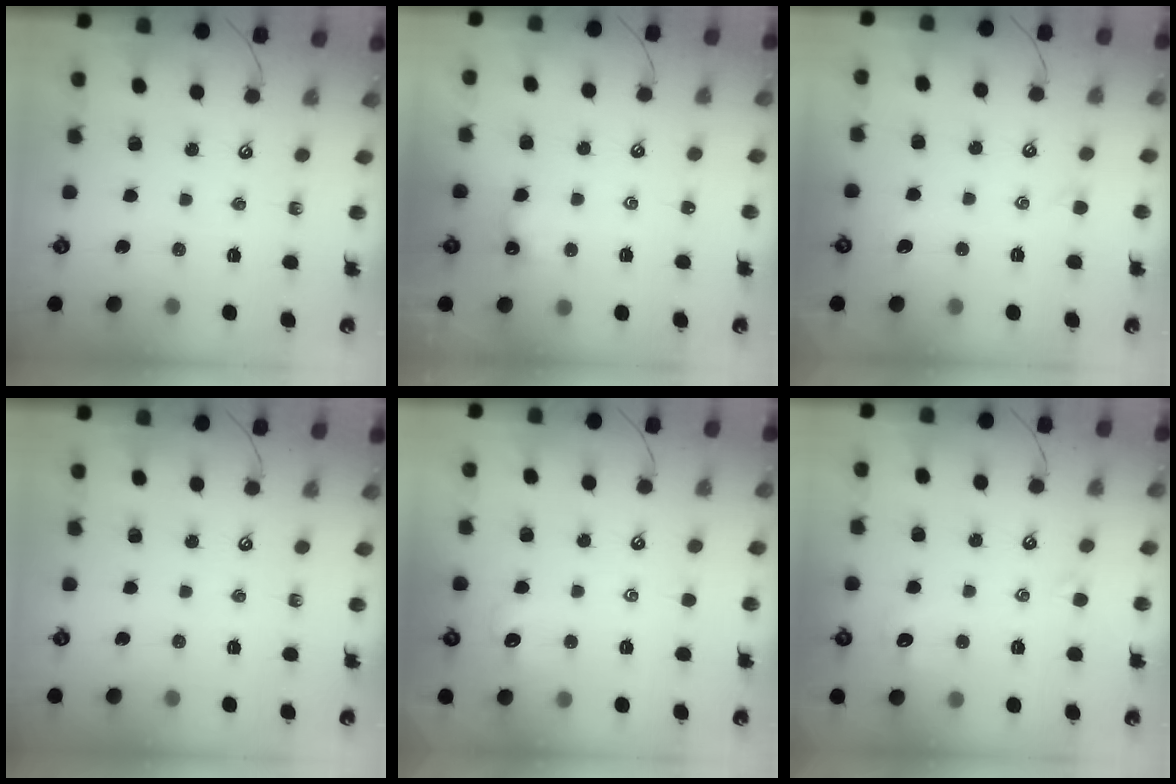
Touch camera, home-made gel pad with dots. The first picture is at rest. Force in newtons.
{"total": 2.2, "press": 2.1, "slide": 0.5}
{"total": 0.8, "press": 0.5, "slide": 0.7}
{"total": 0.0}
{"total": 0.7, "press": 0.2, "slide": 0.6}
{"total": 1.2, "press": 1.0, "slide": 0.6}